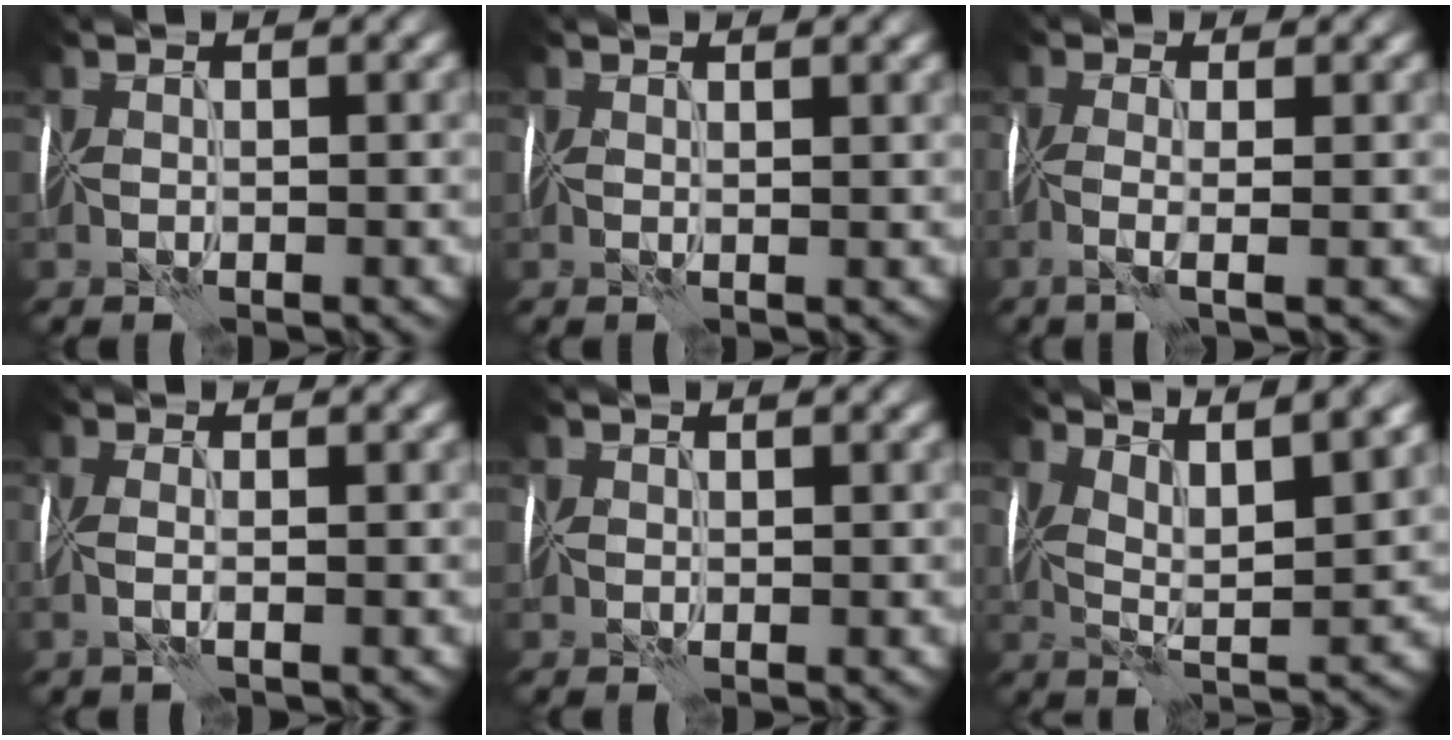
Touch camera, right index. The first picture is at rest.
{"total": 1.5, "force": [1.2, 0.2, 0.9], "torque": [-0.007, 0.004, 0.014]}
{"total": 2.4, "force": [-0.8, 0.2, 2.2], "torque": [-0.044, -0.007, -0.027]}
{"total": 1.3, "force": [-0.5, 0.1, 1.3], "torque": [-0.030, -0.004, -0.014]}
{"total": 0.7, "force": [0.3, 0.6, 0.0], "torque": [0.002, 0.007, 0.003]}
{"total": 5.9, "force": [4.0, 1.1, 4.2], "torque": [-0.074, 0.004, 0.064]}